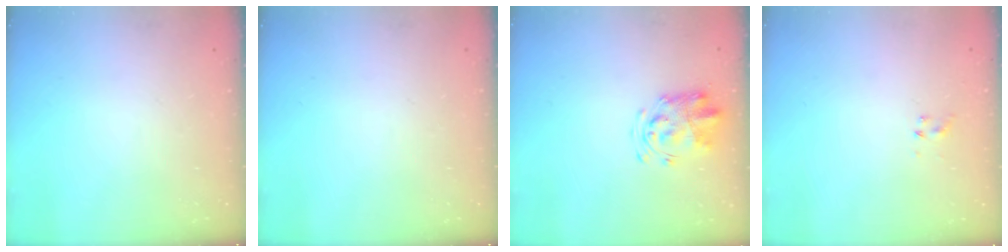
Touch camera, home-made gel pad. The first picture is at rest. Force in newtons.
{"total": 0.0}
{"total": 4.1, "press": 4.1, "slide": 0.7}
{"total": 1.0, "press": 0.9, "slide": 0.4}